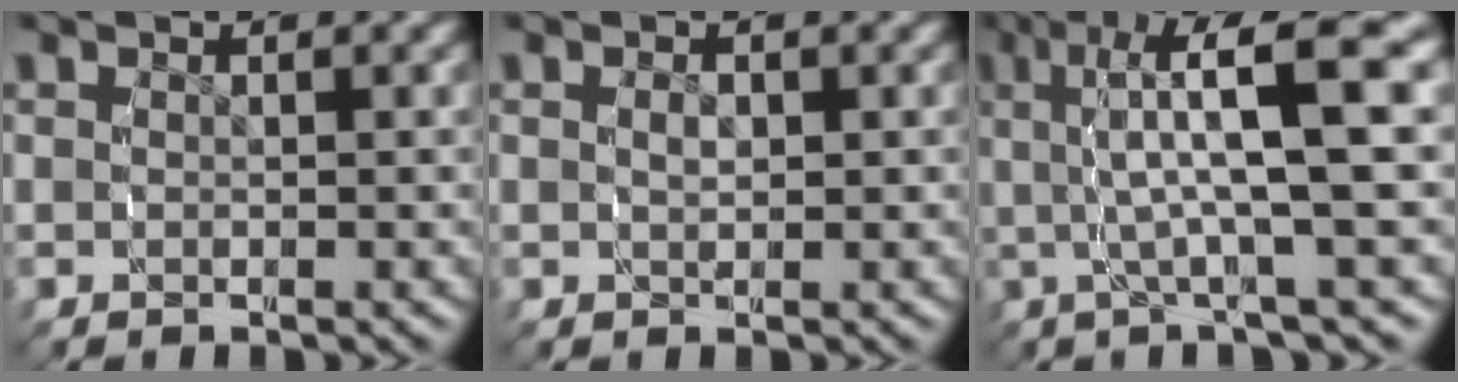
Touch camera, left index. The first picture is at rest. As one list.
[{"total": 1.1, "force": [-0.1, 0.7, 0.7], "torque": [-0.018, -0.010, 0.002]}, {"total": 9.2, "force": [1.6, 2.5, 8.7], "torque": [-0.135, 0.020, 0.013]}]